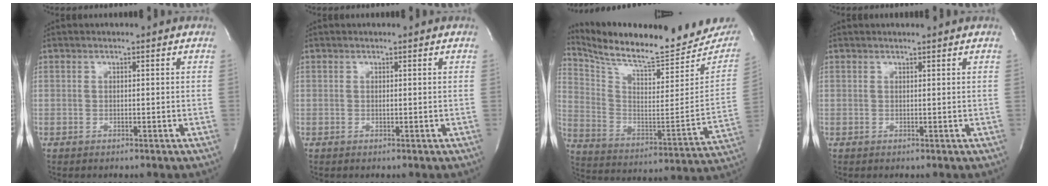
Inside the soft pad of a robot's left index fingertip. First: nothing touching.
{"total": 0.9, "force": [0.7, -0.1, 0.4], "torque": [-0.006, 0.003, 0.012]}
{"total": 24.4, "force": [21.9, 3.7, 10.2], "torque": [-0.180, -0.062, 0.319]}
{"total": 2.5, "force": [2.4, -0.3, 0.7], "torque": [-0.010, 0.006, 0.029]}